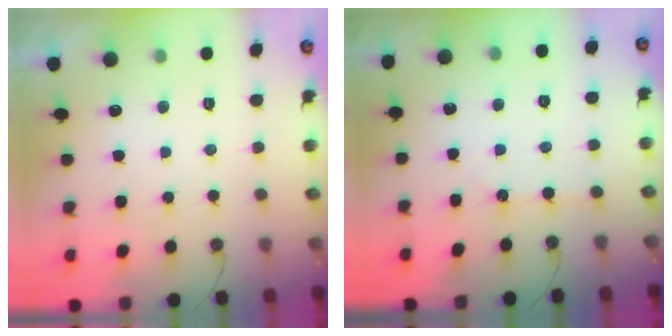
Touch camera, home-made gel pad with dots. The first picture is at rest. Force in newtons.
{"total": 0.9, "press": 0.8, "slide": 0.2}